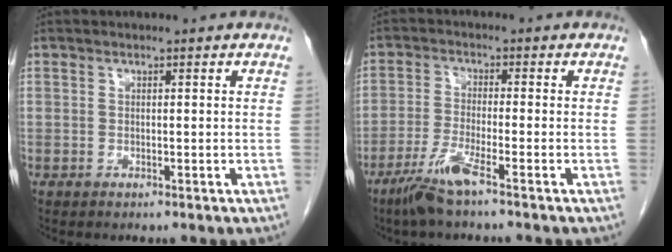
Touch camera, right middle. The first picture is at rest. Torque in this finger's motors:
{"motor_torque": [0.53, -0.45, 0.08, 0.05]}